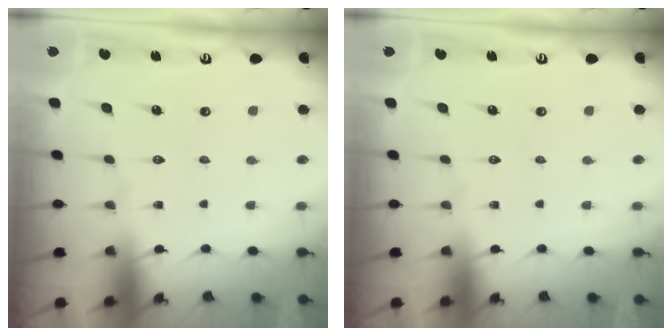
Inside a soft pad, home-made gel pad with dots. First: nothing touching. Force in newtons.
{"total": 0.0}